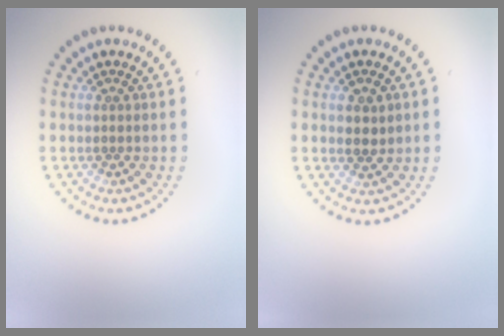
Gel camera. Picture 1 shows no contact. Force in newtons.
{"total": 1.3, "press": 1.3, "slide": 0.3}